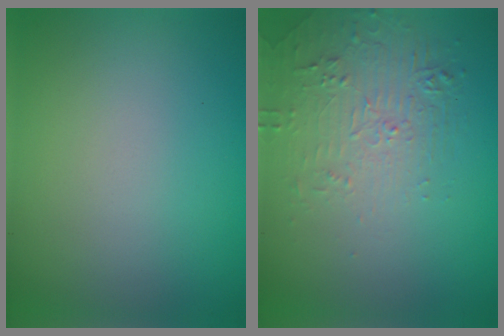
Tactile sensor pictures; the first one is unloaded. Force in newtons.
{"total": 2.2, "press": 1.3, "slide": 1.8}